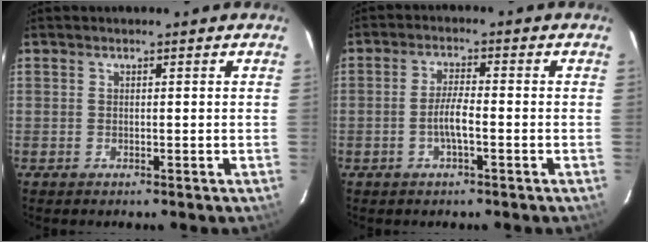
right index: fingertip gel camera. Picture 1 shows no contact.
{"total": 3.9, "force": [-1.4, 0.5, 3.6], "torque": [-0.073, 0.005, -0.027]}